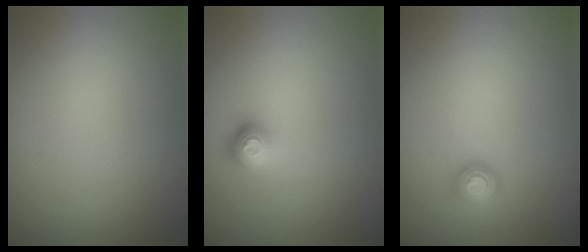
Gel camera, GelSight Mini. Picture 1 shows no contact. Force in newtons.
{"total": 1.7, "press": 1.3, "slide": 1.1}
{"total": 1.1, "press": 1.1, "slide": 0.2}